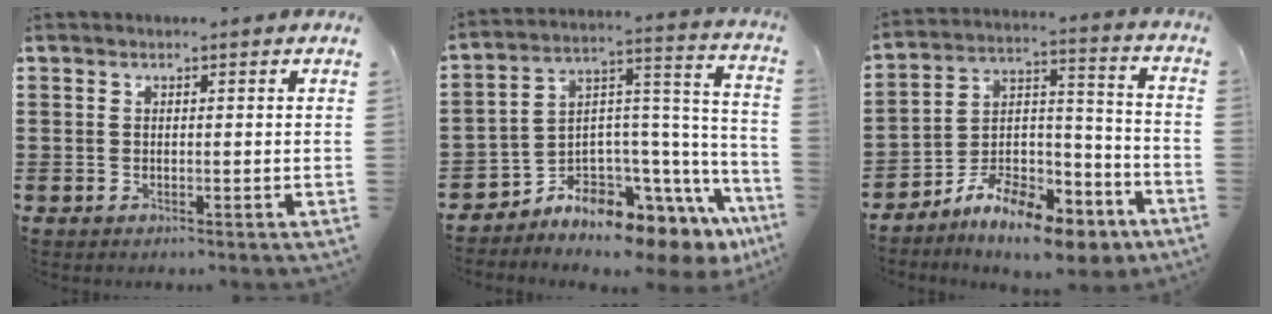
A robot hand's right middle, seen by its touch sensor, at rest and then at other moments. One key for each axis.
{"total": 5.8, "fx": -5.6, "fy": 1.3, "fz": 0.6, "tx": -0.021, "ty": -0.028, "tz": -0.113}
{"total": 11.0, "fx": -9.4, "fy": 3.0, "fz": 4.9, "tx": -0.081, "ty": 0.036, "tz": -0.178}